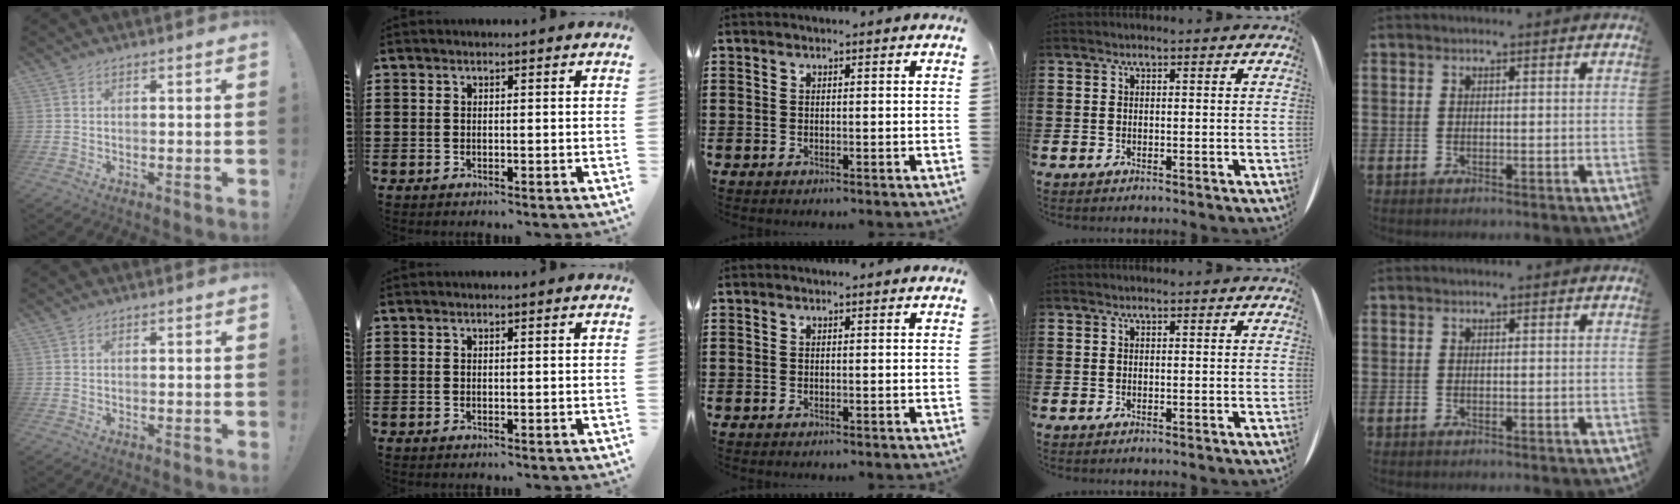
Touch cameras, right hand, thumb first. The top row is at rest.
{}